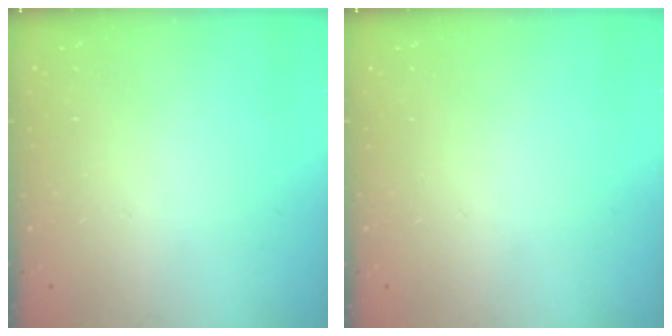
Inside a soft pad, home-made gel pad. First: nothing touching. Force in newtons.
{"total": 0.0}